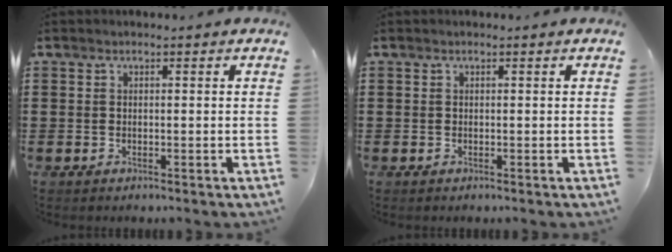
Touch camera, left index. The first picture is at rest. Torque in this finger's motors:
{"motor_torque": [-0.02, -0.01, 0.00, 0.00]}